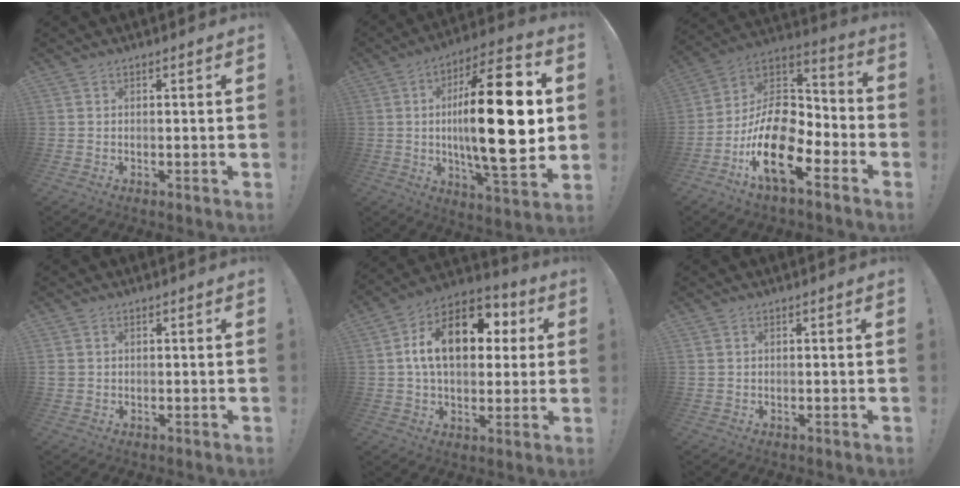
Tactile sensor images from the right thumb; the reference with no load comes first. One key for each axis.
{"total": 27.7, "fx": 1.3, "fy": 8.9, "fz": 26.2, "tx": -0.432, "ty": -0.008, "tz": 0.014}
{"total": 20.0, "fx": -8.1, "fy": 10.7, "fz": 14.8, "tx": -0.289, "ty": 0.042, "tz": -0.129}
{"total": 1.2, "fx": 0.4, "fy": 1.1, "fz": 0.4, "tx": -0.010, "ty": 0.002, "tz": 0.008}
{"total": 18.6, "fx": 4.5, "fy": 11.2, "fz": 14.1, "tx": -0.240, "ty": 0.000, "tz": 0.076}
{"total": 0.6, "fx": 0.3, "fy": 0.4, "fz": 0.3, "tx": -0.009, "ty": 0.002, "tz": 0.006}